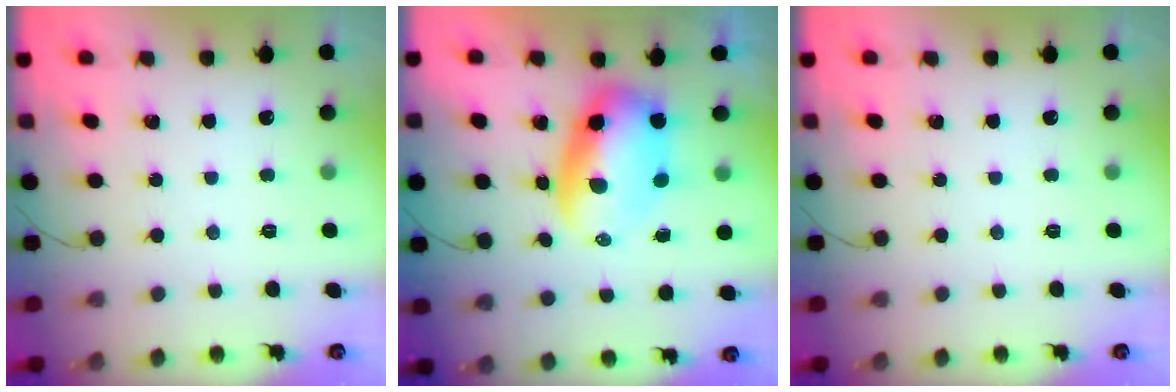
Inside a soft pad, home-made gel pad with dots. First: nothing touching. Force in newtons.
{"total": 8.9, "press": 8.6, "slide": 2.4}
{"total": 0.0}